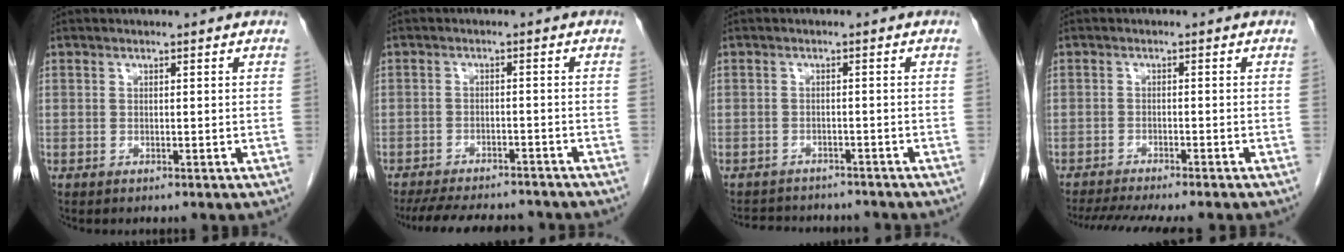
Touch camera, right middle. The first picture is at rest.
{"total": 13.3, "force": [-11.9, 3.3, 5.0], "torque": [-0.094, -0.002, -0.159]}
{"total": 9.2, "force": [-8.4, 2.8, 2.2], "torque": [-0.039, 0.008, -0.105]}
{"total": 11.6, "force": [-10.1, 1.1, 5.6], "torque": [-0.073, -0.011, -0.142]}